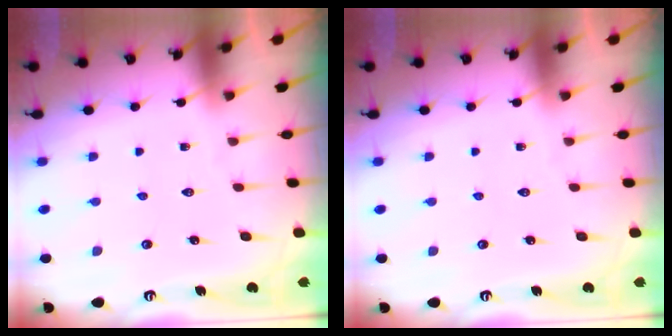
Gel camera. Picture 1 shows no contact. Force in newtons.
{"total": 0.0}